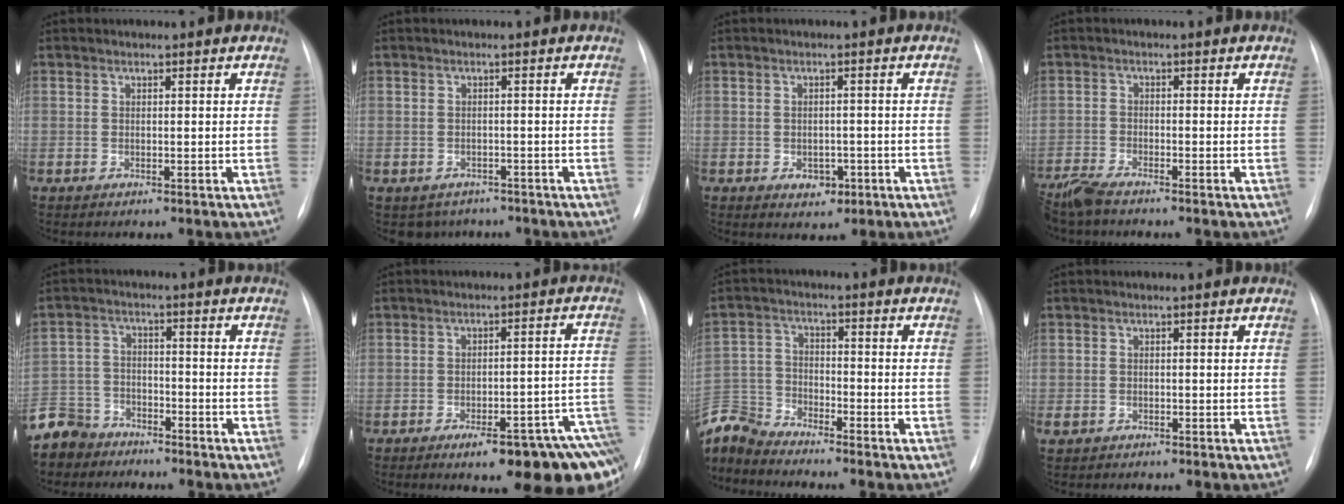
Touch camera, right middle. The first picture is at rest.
{"total": 3.8, "force": [-3.0, 2.3, 0.2], "torque": [0.002, 0.009, -0.039]}
{"total": 3.0, "force": [-1.3, 2.1, 1.7], "torque": [-0.018, 0.004, -0.008]}
{"total": 4.6, "force": [-4.1, 0.4, 2.1], "torque": [-0.044, -0.017, -0.080]}
{"total": 10.3, "force": [-8.6, 5.6, 1.5], "torque": [-0.053, 0.004, -0.160]}
{"total": 17.5, "force": [-11.7, 2.7, 12.7], "torque": [-0.066, 0.028, -0.144]}
{"total": 9.4, "force": [-9.2, 1.7, 1.2], "torque": [-0.040, 0.009, -0.187]}
{"total": 2.1, "force": [-1.4, 1.4, 0.7], "torque": [-0.018, -0.002, -0.019]}